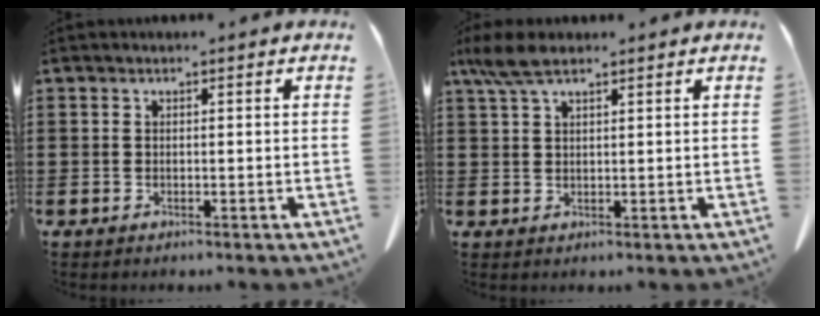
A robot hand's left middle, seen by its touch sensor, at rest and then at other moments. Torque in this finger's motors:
{"motor_torque": [0.48, 0.33, 0.11, 0.10]}